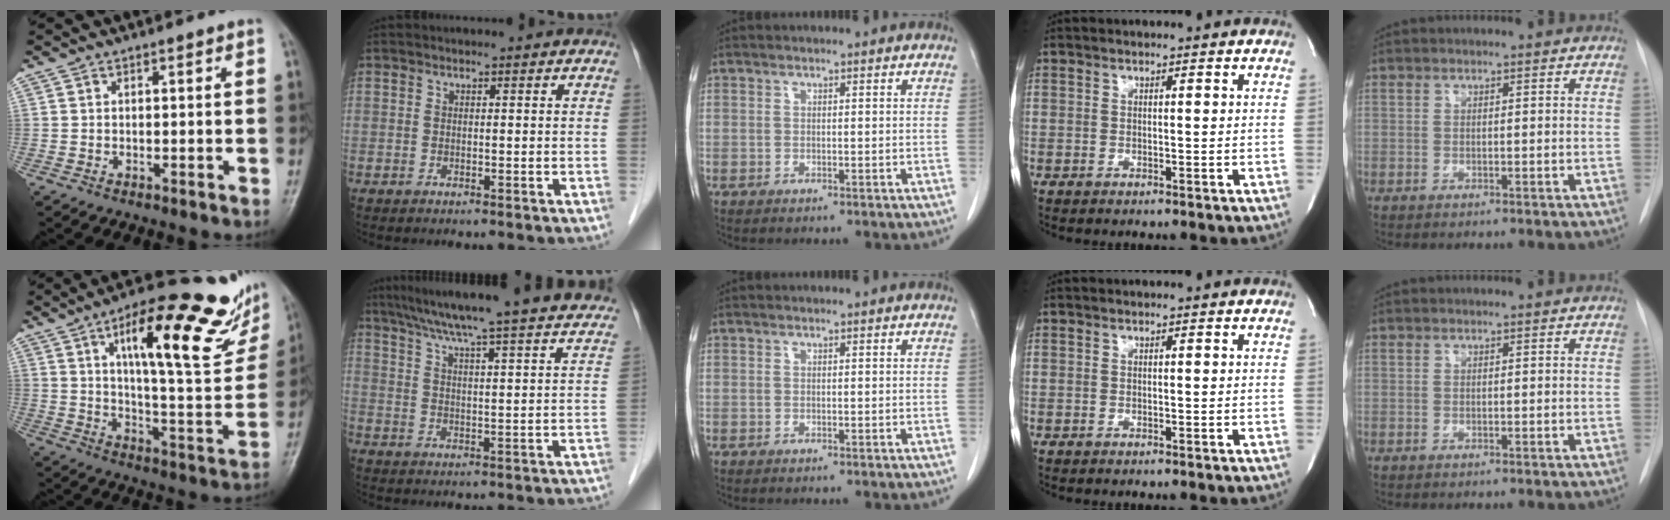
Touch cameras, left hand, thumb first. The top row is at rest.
{"thumb": {"total": 25.1, "force": [12.3, 7.1, 20.6], "torque": [-0.257, -0.031, 0.186]}, "index": {"total": 30.2, "force": [27.4, 1.0, 12.7], "torque": [-0.203, -0.041, 0.341]}}